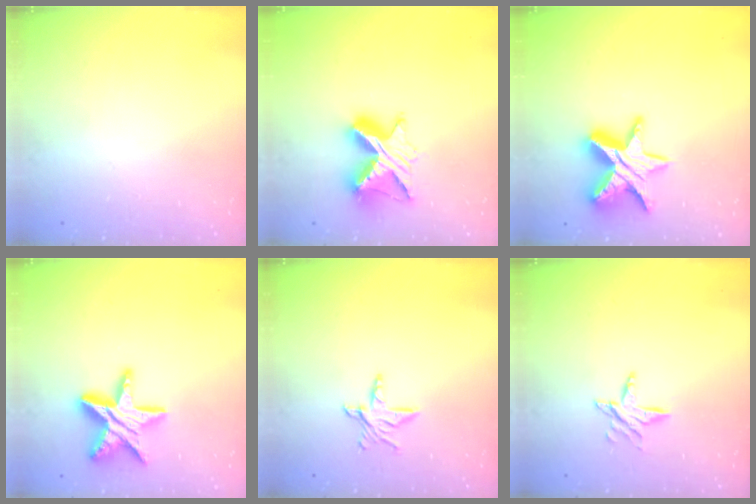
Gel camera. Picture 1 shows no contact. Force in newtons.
{"total": 10.5, "press": 10.4, "slide": 1.0}
{"total": 12.0, "press": 11.9, "slide": 1.1}
{"total": 15.6, "press": 15.6, "slide": 1.0}
{"total": 5.8, "press": 5.8, "slide": 0.2}
{"total": 5.9, "press": 5.9, "slide": 0.6}